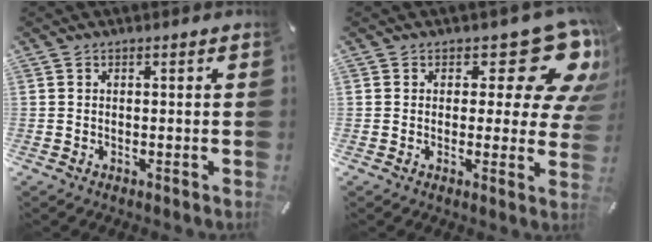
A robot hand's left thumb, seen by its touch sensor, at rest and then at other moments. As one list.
[{"total": 15.0, "force": [7.6, 7.0, 10.8], "torque": [-0.127, -0.058, 0.127]}]